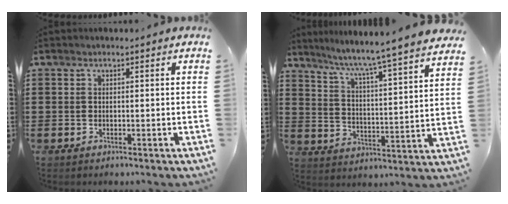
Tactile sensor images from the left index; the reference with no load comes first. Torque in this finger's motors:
{"motor_torque": [1.64, -0.50, 0.77, 0.21]}